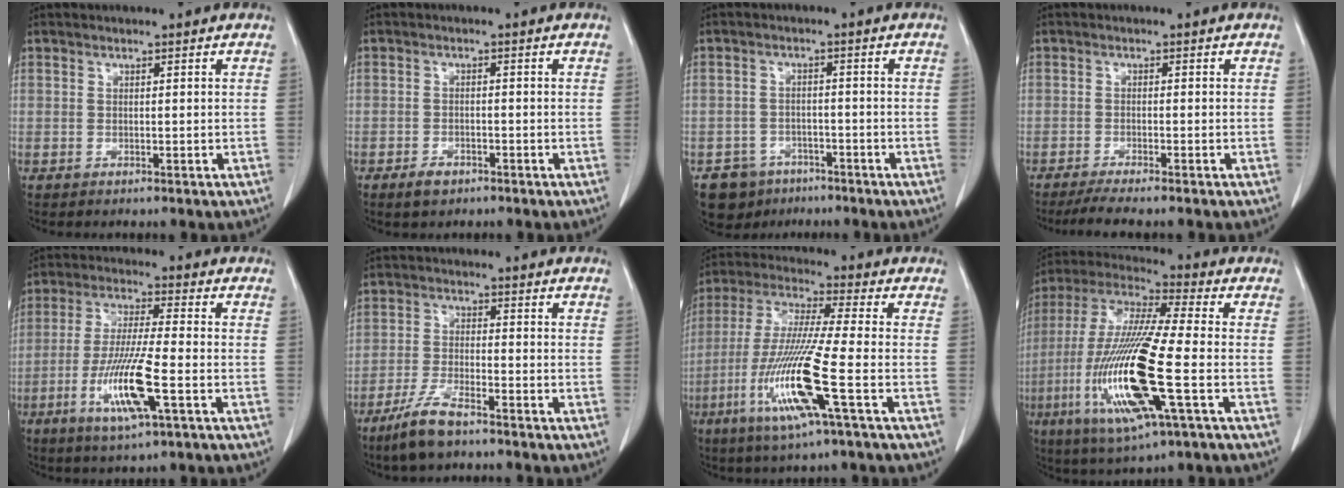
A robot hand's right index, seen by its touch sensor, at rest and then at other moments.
{"total": 2.6, "force": [-1.8, 1.4, 1.3], "torque": [-0.023, 0.002, -0.024]}
{"total": 6.0, "force": [-4.2, 4.3, 0.5], "torque": [-0.005, 0.008, -0.063]}
{"total": 5.2, "force": [-4.4, -0.1, 2.8], "torque": [-0.040, -0.012, -0.071]}
{"total": 11.6, "force": [-4.1, 0.7, 10.8], "torque": [-0.214, -0.018, -0.078]}
{"total": 6.7, "force": [-5.1, 1.2, 4.2], "torque": [-0.094, -0.012, -0.098]}
{"total": 14.6, "force": [-5.2, -0.6, 13.6], "torque": [-0.283, -0.023, -0.107]}
{"total": 20.0, "force": [-5.2, 1.6, 19.2], "torque": [-0.414, -0.025, -0.099]}